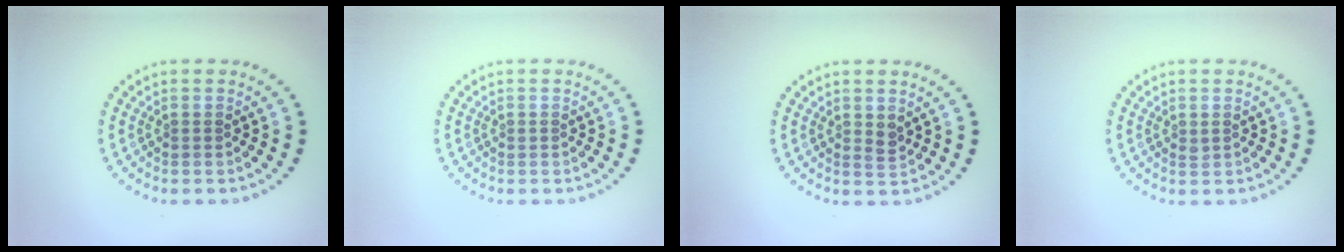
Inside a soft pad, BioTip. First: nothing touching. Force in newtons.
{"total": 0.0}
{"total": 1.0, "press": 1.0, "slide": 0.3}
{"total": 0.5, "press": 0.5, "slide": 0.2}